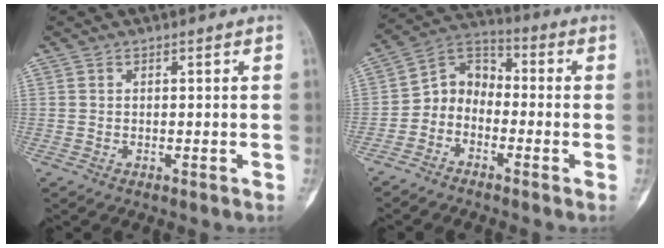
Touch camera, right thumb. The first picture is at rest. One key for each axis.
{"total": 7.5, "fx": -2.7, "fy": 6.0, "fz": 3.7, "tx": -0.041, "ty": 0.056, "tz": -0.069}